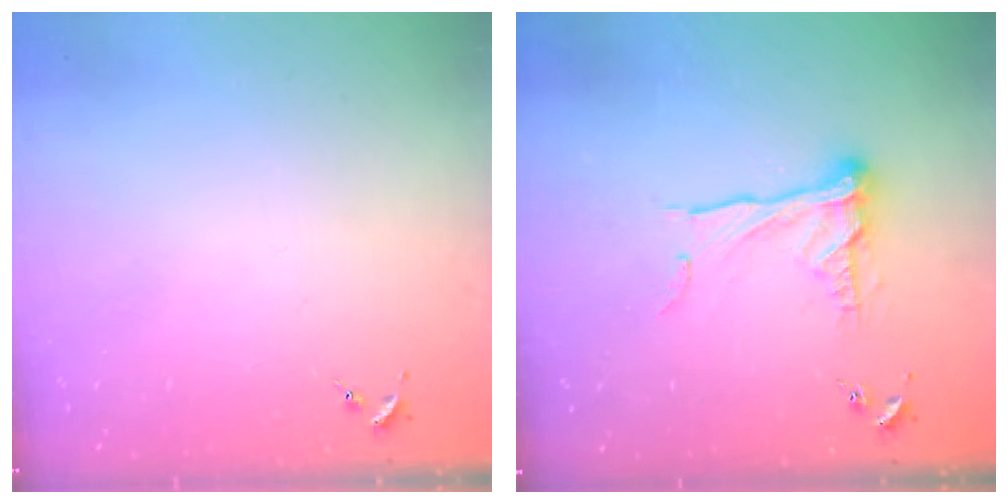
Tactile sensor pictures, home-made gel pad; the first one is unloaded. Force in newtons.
{"total": 13.3, "press": 13.2, "slide": 1.2}